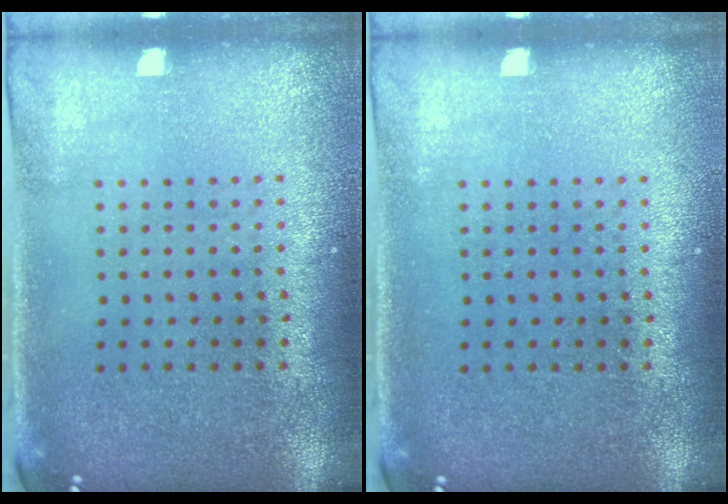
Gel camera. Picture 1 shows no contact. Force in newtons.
{"total": 0.0}